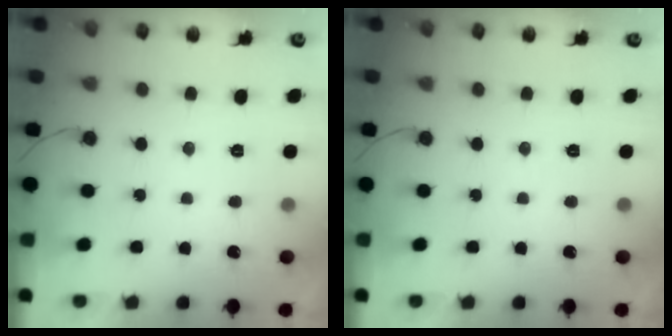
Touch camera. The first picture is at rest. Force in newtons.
{"total": 0.0}